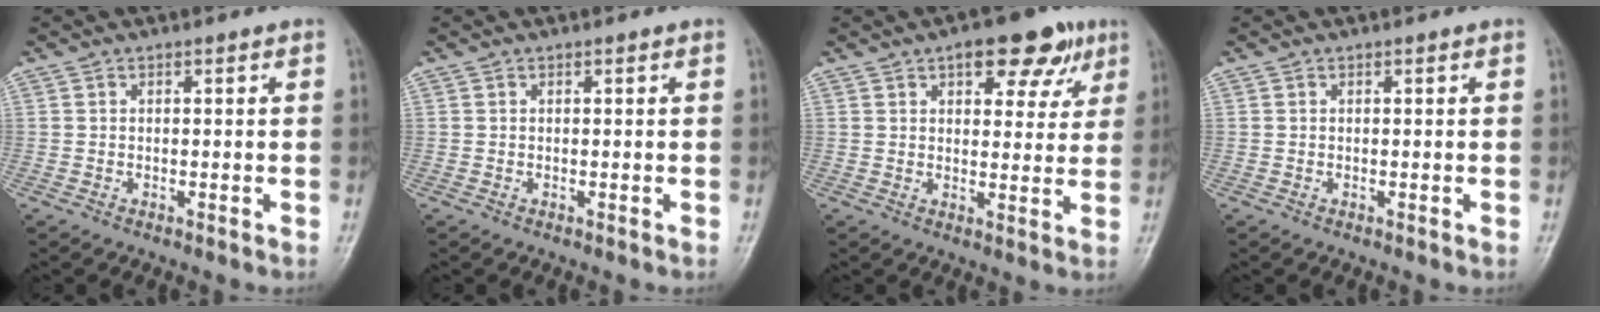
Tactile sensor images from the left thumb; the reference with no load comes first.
{"total": 0.0}
{"total": 10.7, "force": [5.7, 5.3, 7.3], "torque": [-0.054, -0.013, 0.071]}
{"total": 0.0}